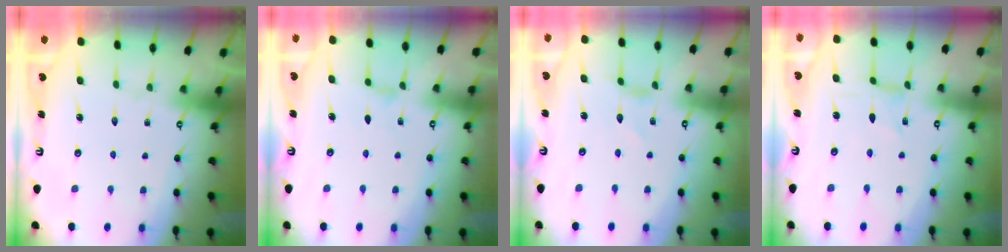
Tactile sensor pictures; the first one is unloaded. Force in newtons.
{"total": 2.1, "press": 2.1, "slide": 0.5}
{"total": 0.5, "press": 0.5, "slide": 0.1}
{"total": 0.0}